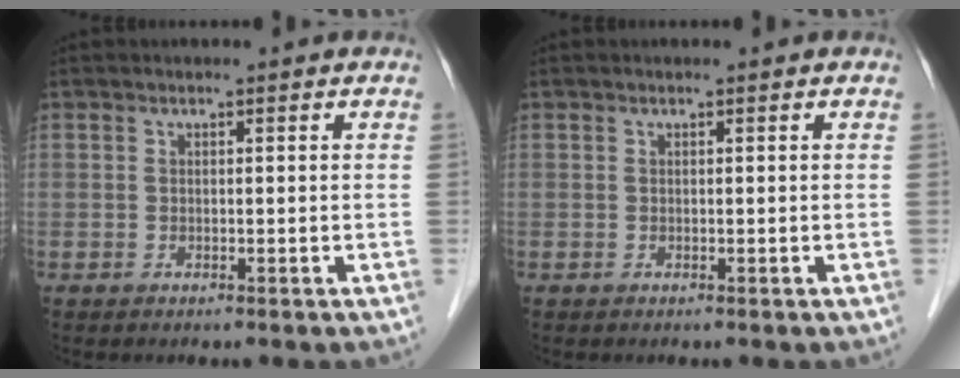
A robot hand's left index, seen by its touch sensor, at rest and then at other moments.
{"total": 0.0}